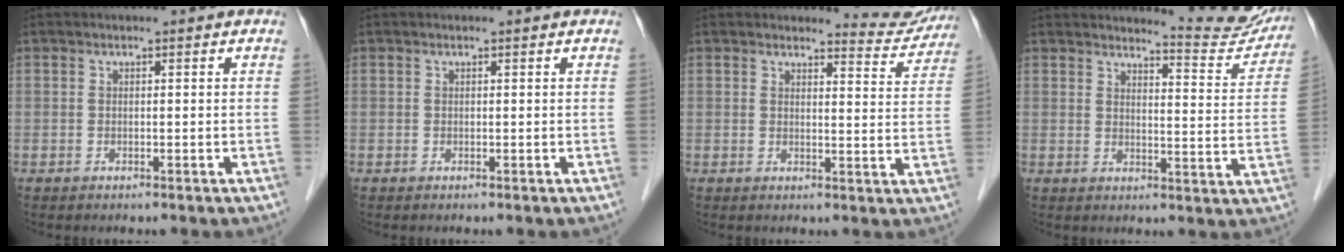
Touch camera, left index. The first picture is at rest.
{"total": 0.0}
{"total": 5.8, "force": [5.7, 0.8, -0.6], "torque": [0.013, -0.035, 0.052]}
{"total": 9.8, "force": [9.7, 0.3, 0.8], "torque": [-0.004, -0.053, 0.106]}